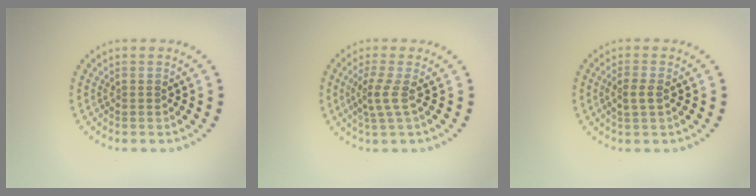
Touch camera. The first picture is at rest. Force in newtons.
{"total": 2.2, "press": 1.5, "slide": 1.6}
{"total": 1.6, "press": 1.5, "slide": 0.5}